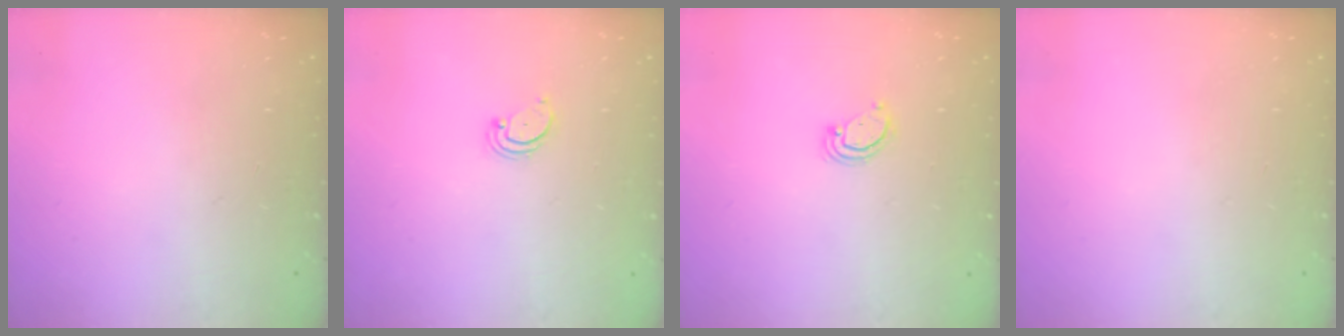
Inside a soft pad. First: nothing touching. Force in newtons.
{"total": 2.2, "press": 2.2, "slide": 0.2}
{"total": 3.2, "press": 3.2, "slide": 0.3}
{"total": 0.0}